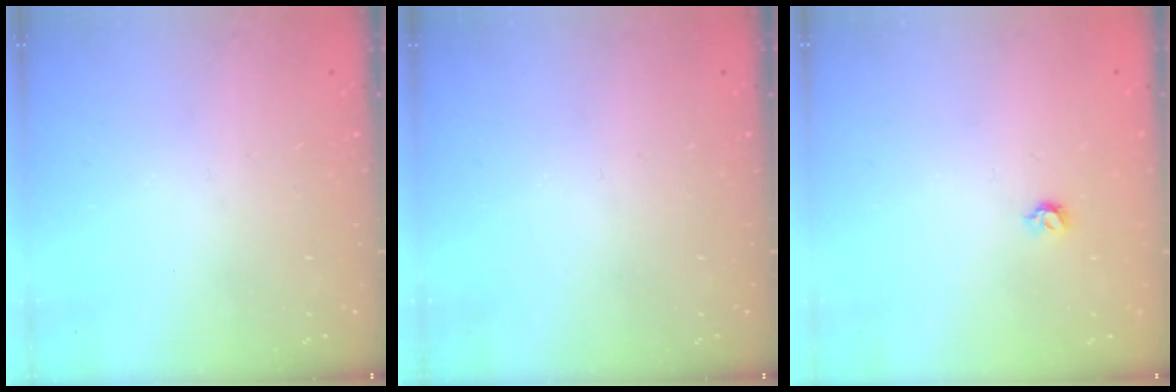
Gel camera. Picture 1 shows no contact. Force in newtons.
{"total": 0.0}
{"total": 3.9, "press": 3.8, "slide": 0.8}